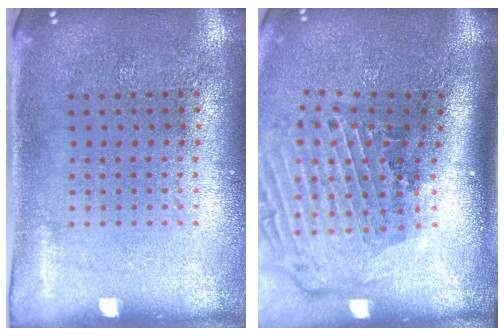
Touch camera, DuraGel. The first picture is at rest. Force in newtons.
{"total": 3.0, "press": 2.1, "slide": 2.2}